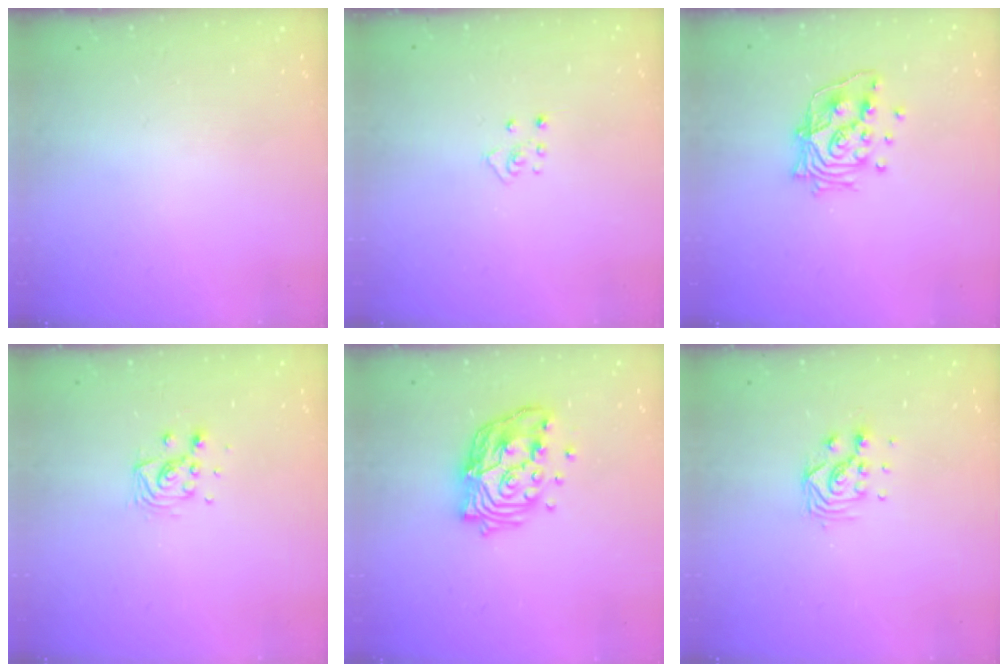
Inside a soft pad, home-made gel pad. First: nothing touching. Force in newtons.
{"total": 3.7, "press": 3.7, "slide": 0.3}
{"total": 14.4, "press": 14.4, "slide": 1.1}
{"total": 7.8, "press": 7.8, "slide": 0.3}
{"total": 15.6, "press": 15.6, "slide": 1.3}
{"total": 6.1, "press": 6.1, "slide": 0.3}